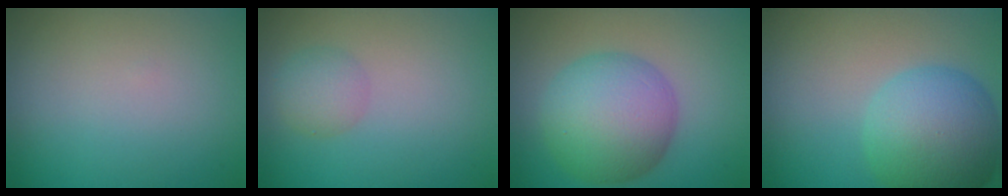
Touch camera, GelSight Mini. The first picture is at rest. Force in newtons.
{"total": 2.0, "press": 2.0, "slide": 0.1}
{"total": 8.0, "press": 8.0, "slide": 0.2}
{"total": 8.4, "press": 8.4, "slide": 0.2}